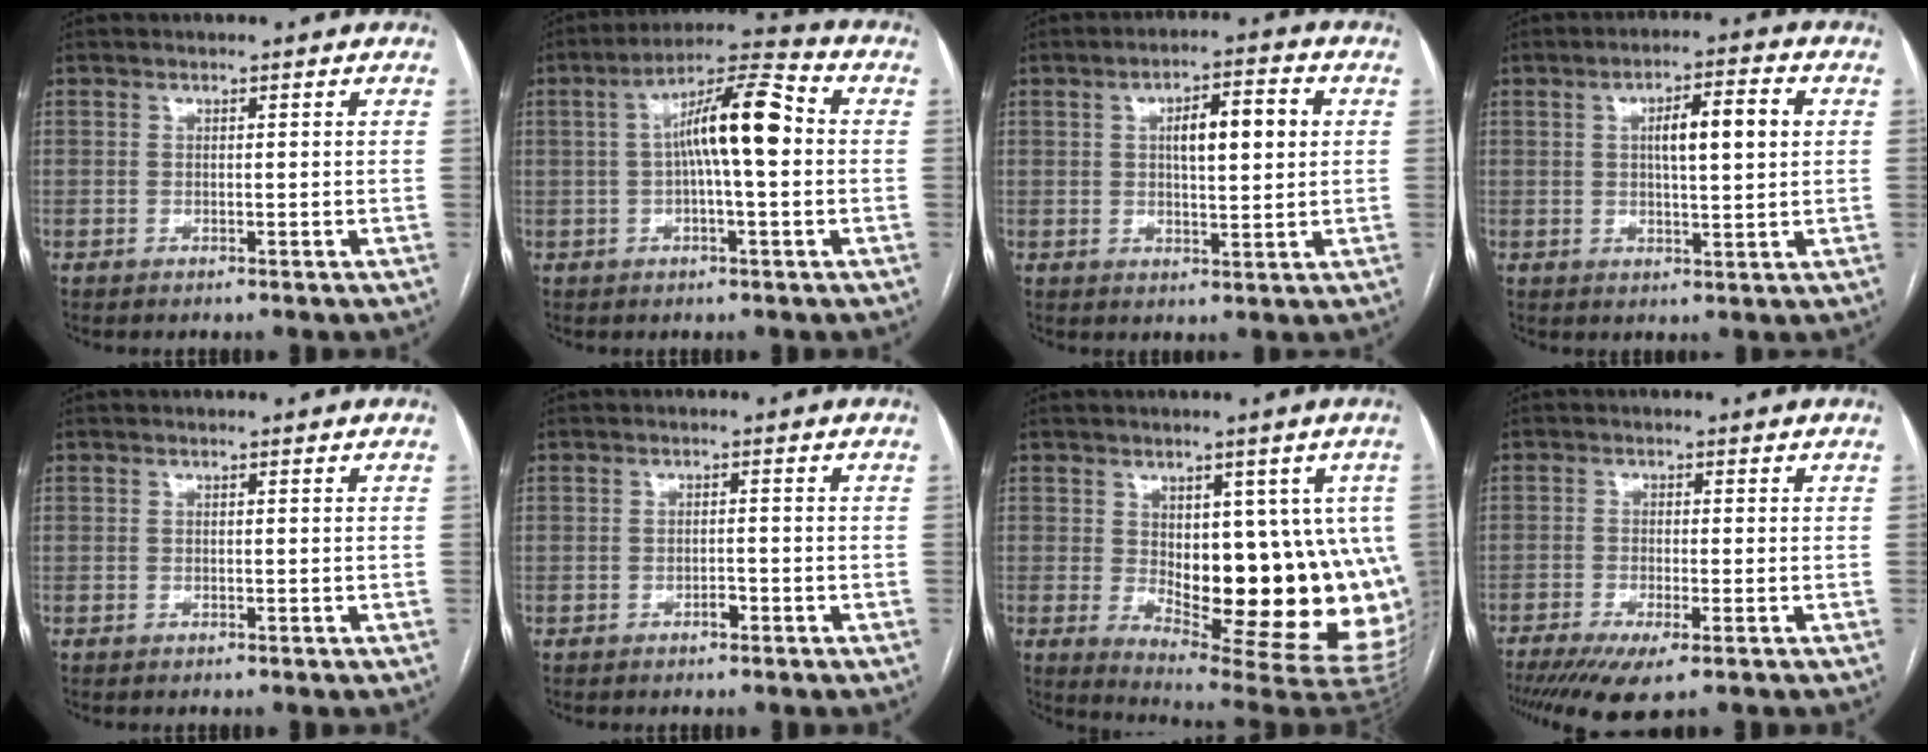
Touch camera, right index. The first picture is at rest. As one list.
[{"total": 11.4, "force": [0.8, 1.8, 11.2], "torque": [-0.195, 0.031, 0.007]}, {"total": 7.9, "force": [1.7, 2.1, 7.4], "torque": [-0.116, 0.015, 0.028]}, {"total": 7.7, "force": [1.6, 1.4, 7.4], "torque": [-0.118, 0.014, 0.027]}, {"total": 0.0}, {"total": 1.4, "force": [-0.8, 0.6, 0.9], "torque": [-0.013, 0.002, -0.012]}, {"total": 18.8, "force": [-0.2, 6.5, 17.6], "torque": [-0.156, -0.002, 0.018]}, {"total": 7.4, "force": [-4.6, 1.3, 5.7], "torque": [-0.095, -0.019, -0.078]}]